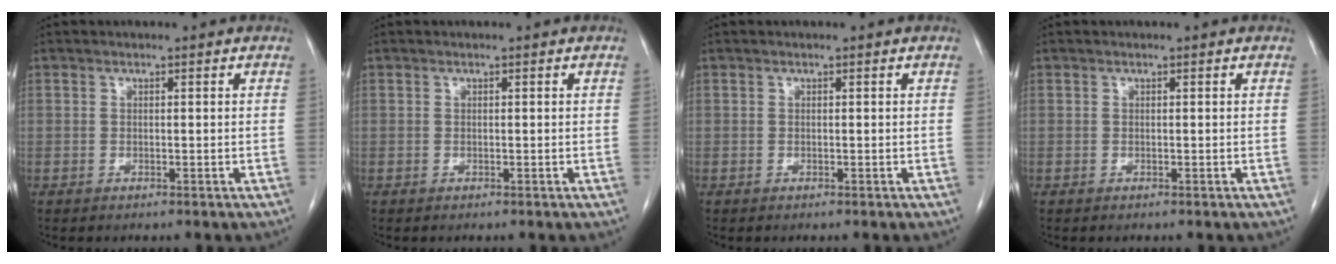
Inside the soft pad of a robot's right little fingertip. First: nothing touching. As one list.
[{"total": 0.0}, {"total": 0.0}, {"total": 0.0}]